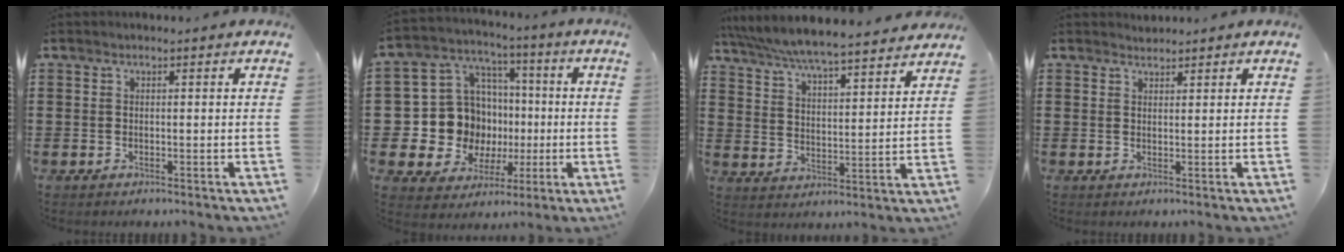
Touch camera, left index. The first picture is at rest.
{"total": 12.3, "force": [-1.0, 11.7, 3.7], "torque": [-0.113, -0.003, -0.007]}
{"total": 6.5, "force": [6.3, -0.1, 1.8], "torque": [-0.063, -0.039, 0.108]}
{"total": 1.2, "force": [1.2, 0.2, -0.1], "torque": [-0.001, 0.001, 0.024]}